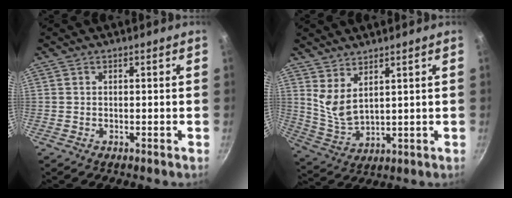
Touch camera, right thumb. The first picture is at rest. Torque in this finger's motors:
{"motor_torque": [-0.32, 0.79, 0.24, -0.05, 0.07]}